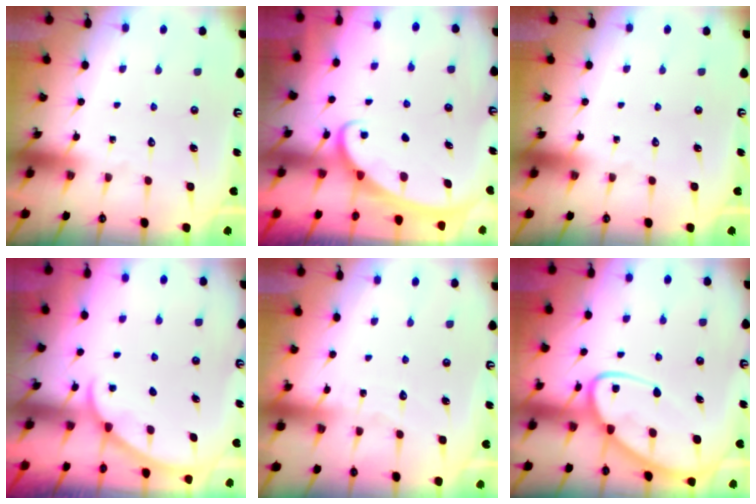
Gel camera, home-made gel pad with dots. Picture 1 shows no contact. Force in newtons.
{"total": 2.2, "press": 2.2, "slide": 0.3}
{"total": 0.0}
{"total": 2.1, "press": 2.0, "slide": 0.3}
{"total": 2.6, "press": 2.6, "slide": 0.3}
{"total": 10.3, "press": 10.3, "slide": 1.0}